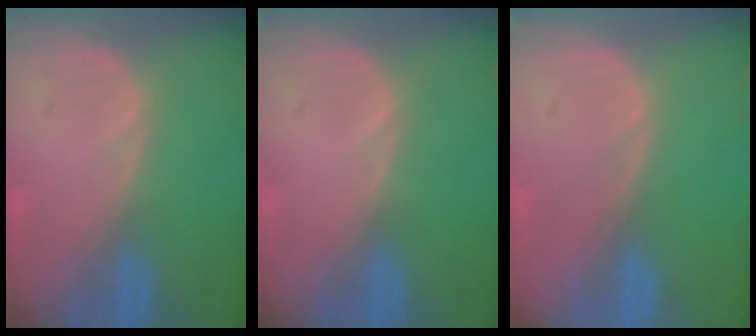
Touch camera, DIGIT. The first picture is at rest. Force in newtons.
{"total": 0.0}
{"total": 0.0}